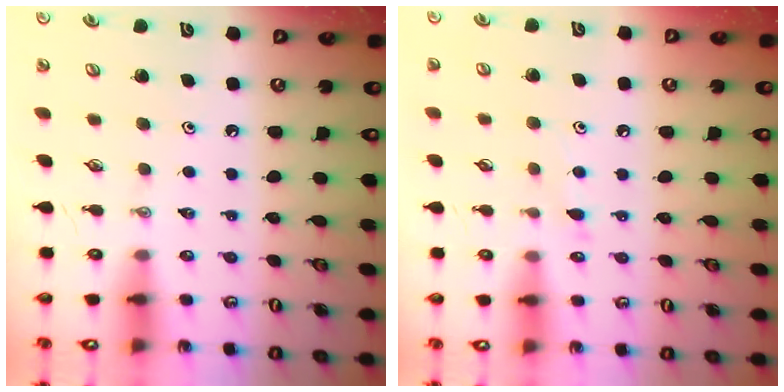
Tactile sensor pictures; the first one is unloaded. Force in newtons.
{"total": 6.5, "press": 6.5, "slide": 0.6}